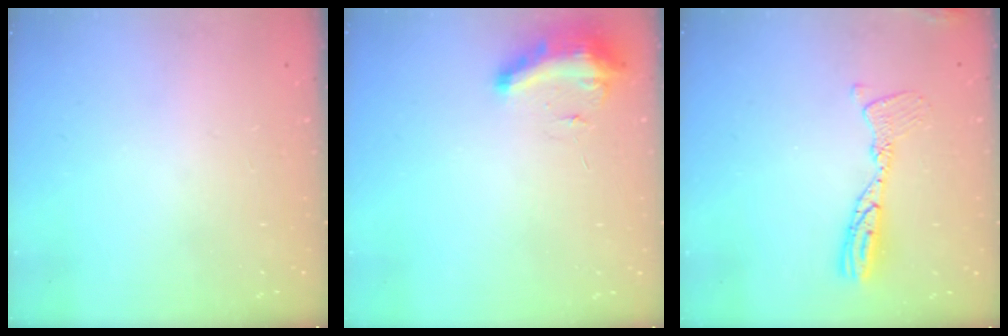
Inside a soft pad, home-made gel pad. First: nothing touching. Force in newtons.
{"total": 9.1, "press": 9.1, "slide": 1.0}
{"total": 10.8, "press": 10.8, "slide": 1.0}